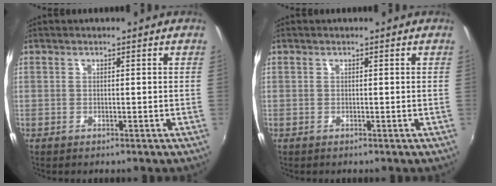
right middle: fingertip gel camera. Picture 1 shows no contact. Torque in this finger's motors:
{"motor_torque": [0.00, 0.00, 0.00, 0.00]}